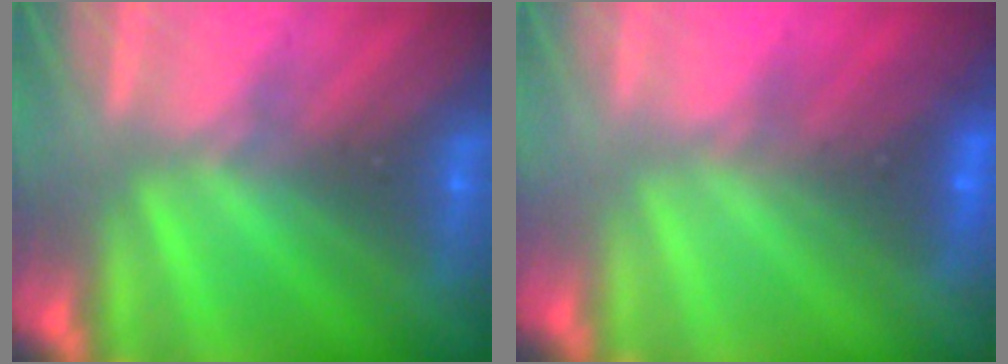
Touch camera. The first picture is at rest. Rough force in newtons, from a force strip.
{"total": 2.1}